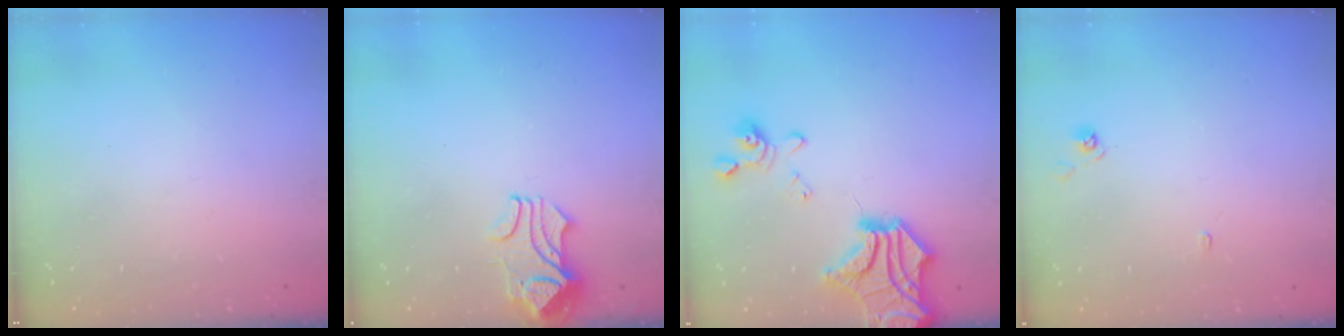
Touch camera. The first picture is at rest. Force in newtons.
{"total": 2.1, "press": 2.0, "slide": 0.7}
{"total": 12.0, "press": 11.2, "slide": 4.3}
{"total": 2.0, "press": 2.0, "slide": 0.2}